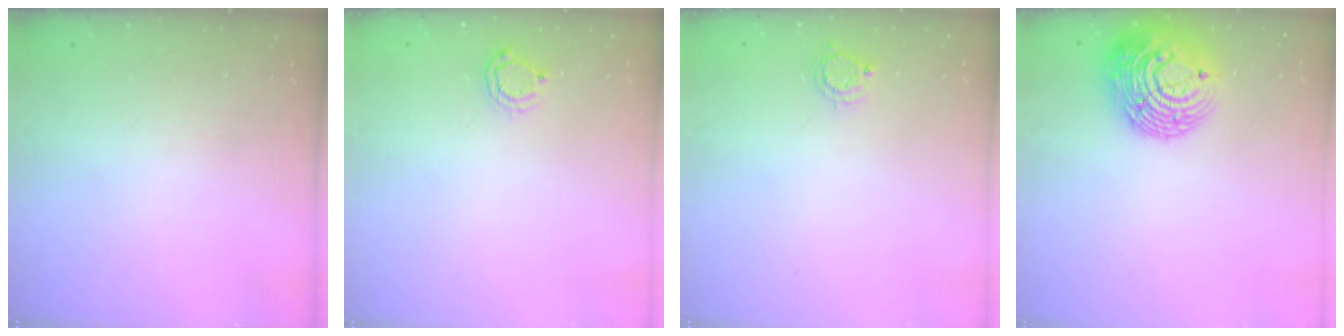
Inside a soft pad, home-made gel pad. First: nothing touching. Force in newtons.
{"total": 5.7, "press": 5.7, "slide": 0.3}
{"total": 4.5, "press": 4.4, "slide": 0.2}
{"total": 16.8, "press": 16.7, "slide": 1.3}